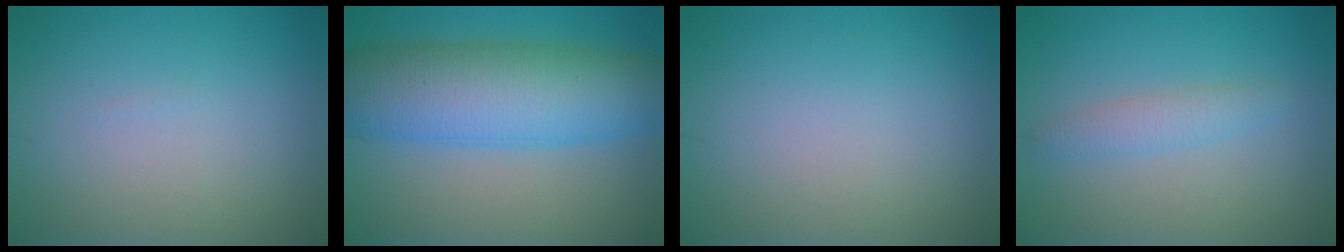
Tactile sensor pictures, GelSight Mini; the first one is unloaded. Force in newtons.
{"total": 10.2, "press": 10.2, "slide": 0.1}
{"total": 0.0}
{"total": 1.9, "press": 1.9, "slide": 0.0}